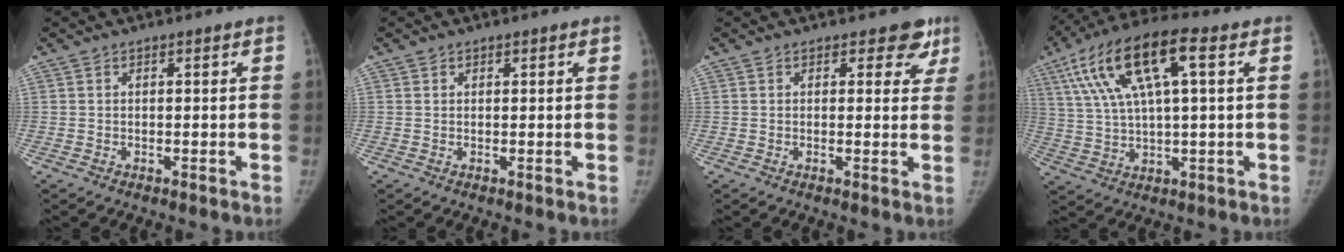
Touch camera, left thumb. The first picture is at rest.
{"total": 0.6, "force": [0.4, 0.4, 0.1], "torque": [0.003, -0.003, 0.003]}
{"total": 4.4, "force": [2.9, 2.8, 1.7], "torque": [0.022, -0.013, 0.022]}
{"total": 17.7, "force": [6.2, 5.5, 15.6], "torque": [-0.304, 0.019, 0.109]}